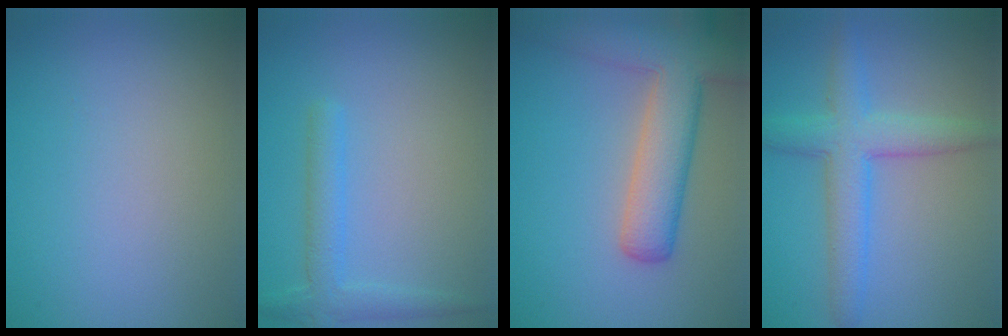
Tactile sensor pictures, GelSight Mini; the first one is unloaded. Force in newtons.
{"total": 2.6, "press": 2.6, "slide": 0.2}
{"total": 7.5, "press": 7.4, "slide": 0.5}
{"total": 4.8, "press": 4.8, "slide": 0.1}